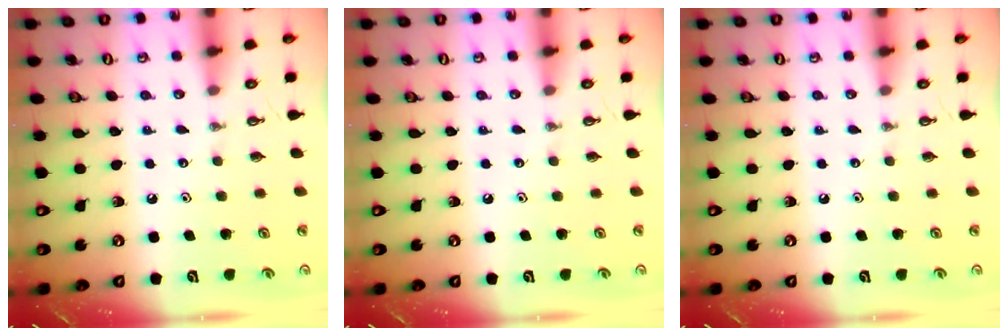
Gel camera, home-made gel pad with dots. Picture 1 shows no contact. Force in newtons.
{"total": 0.0}
{"total": 0.0}